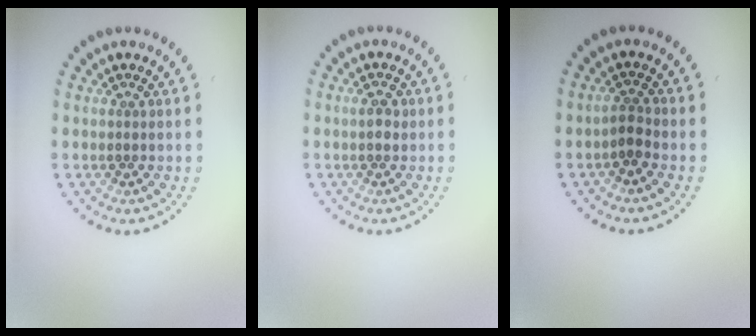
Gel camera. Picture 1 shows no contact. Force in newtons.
{"total": 1.3, "press": 1.2, "slide": 0.2}
{"total": 1.4, "press": 1.1, "slide": 0.8}